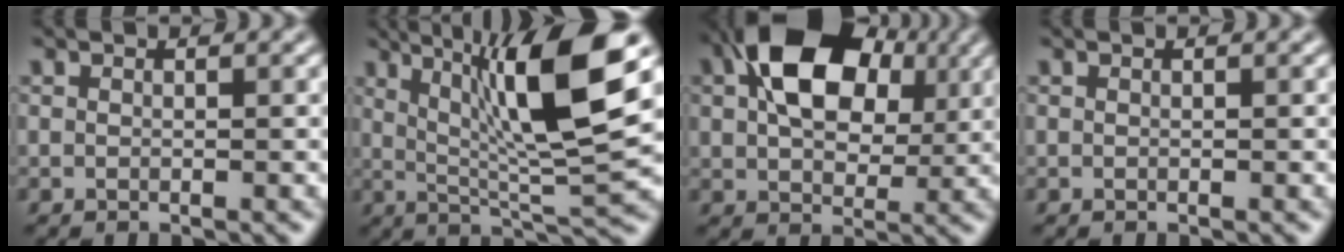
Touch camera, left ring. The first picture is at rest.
{"total": 10.9, "force": [3.3, 2.2, 10.2], "torque": [-0.158, 0.003, 0.063]}
{"total": 11.2, "force": [3.2, 7.3, 7.9], "torque": [-0.134, 0.021, 0.051]}
{"total": 0.0}